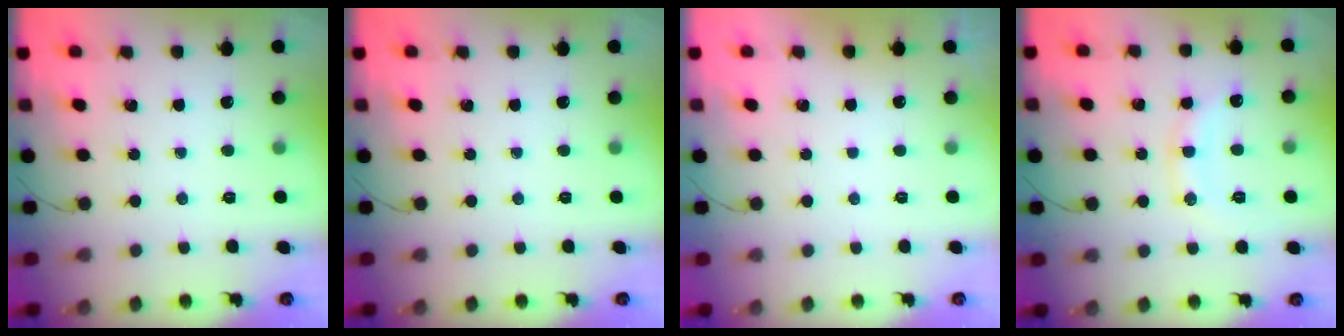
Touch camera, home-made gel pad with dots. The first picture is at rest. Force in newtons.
{"total": 0.0}
{"total": 2.9, "press": 2.9, "slide": 0.1}
{"total": 9.6, "press": 9.5, "slide": 0.7}